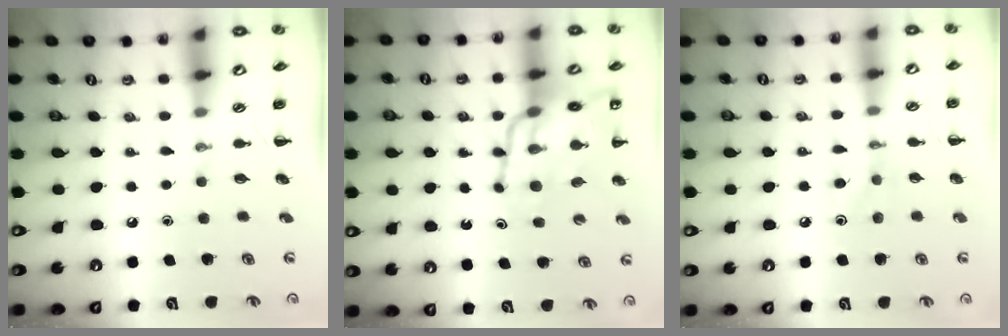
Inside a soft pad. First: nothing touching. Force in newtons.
{"total": 15.4, "press": 14.8, "slide": 4.0}
{"total": 5.1, "press": 4.8, "slide": 1.6}